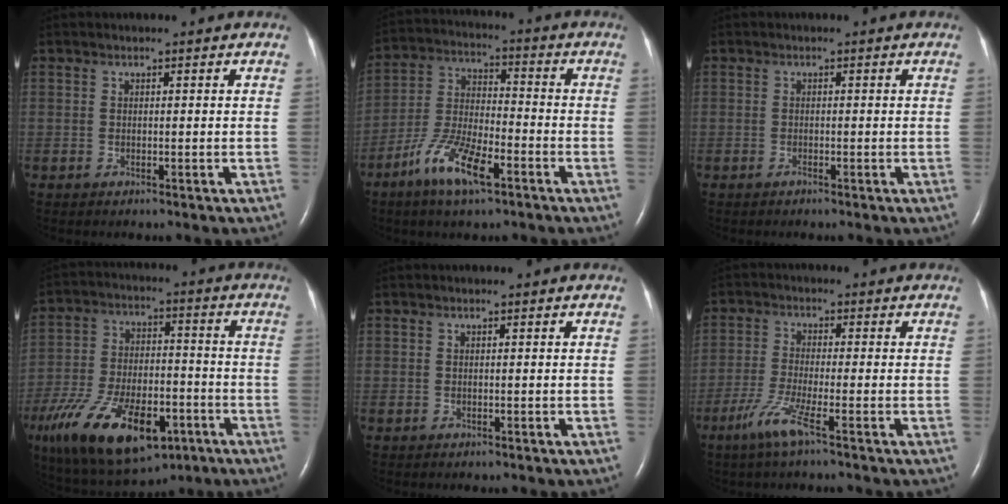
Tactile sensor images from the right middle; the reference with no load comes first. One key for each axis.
{"total": 10.5, "fx": -6.0, "fy": 2.8, "fz": 8.1, "tx": -0.171, "ty": -0.001, "tz": -0.113}
{"total": 0.0}
{"total": 21.2, "fx": -11.0, "fy": 9.6, "fz": 15.4, "tx": -0.307, "ty": -0.019, "tz": -0.178}
{"total": 0.0}
{"total": 5.2, "fx": -3.1, "fy": -0.3, "fz": 4.1, "tx": -0.092, "ty": -0.014, "tz": -0.068}